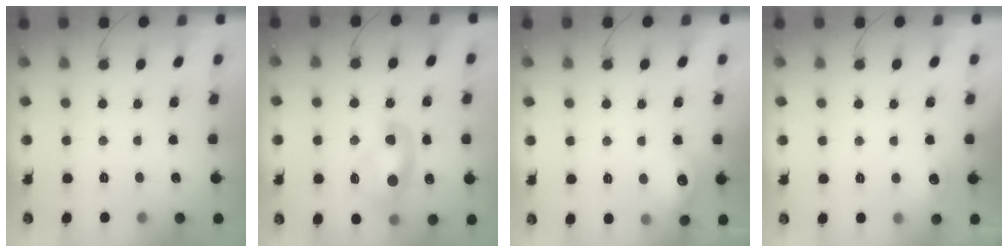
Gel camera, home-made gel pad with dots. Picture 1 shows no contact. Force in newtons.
{"total": 10.2, "press": 10.2, "slide": 0.7}
{"total": 10.0, "press": 10.0, "slide": 0.3}
{"total": 5.8, "press": 5.5, "slide": 1.7}